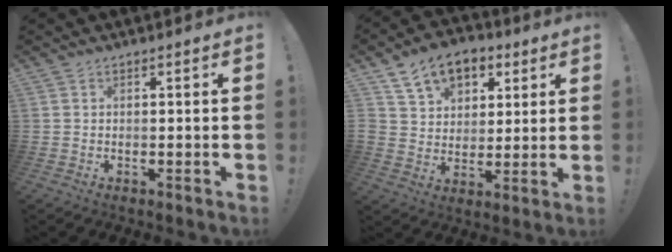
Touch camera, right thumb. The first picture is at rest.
{"total": 12.6, "force": [6.7, 8.9, 5.9], "torque": [-0.090, -0.031, 0.130]}